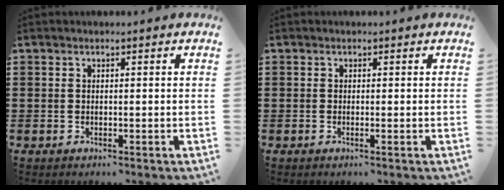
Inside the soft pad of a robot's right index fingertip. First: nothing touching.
{"total": 0.0}